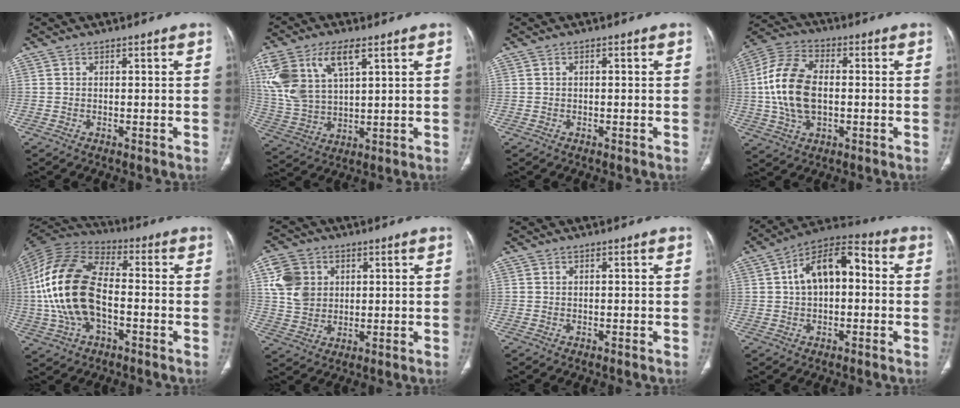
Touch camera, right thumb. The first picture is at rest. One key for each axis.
{"total": 15.5, "fx": 6.8, "fy": 7.9, "fz": 11.5, "tx": -0.245, "ty": -0.005, "tz": 0.140}
{"total": 0.0}
{"total": 14.7, "fx": -0.2, "fy": 8.8, "fz": 11.8, "tx": -0.238, "ty": 0.019, "tz": -0.006}
{"total": 19.5, "fx": -2.1, "fy": 11.0, "fz": 15.9, "tx": -0.326, "ty": 0.026, "tz": -0.041}
{"total": 9.5, "fx": 2.6, "fy": 7.9, "fz": 4.7, "tx": -0.071, "ty": -0.003, "tz": 0.054}
{"total": 0.0}
{"total": 13.0, "fx": 1.5, "fy": 7.5, "fz": 10.5, "tx": -0.154, "ty": 0.041, "tz": 0.012}